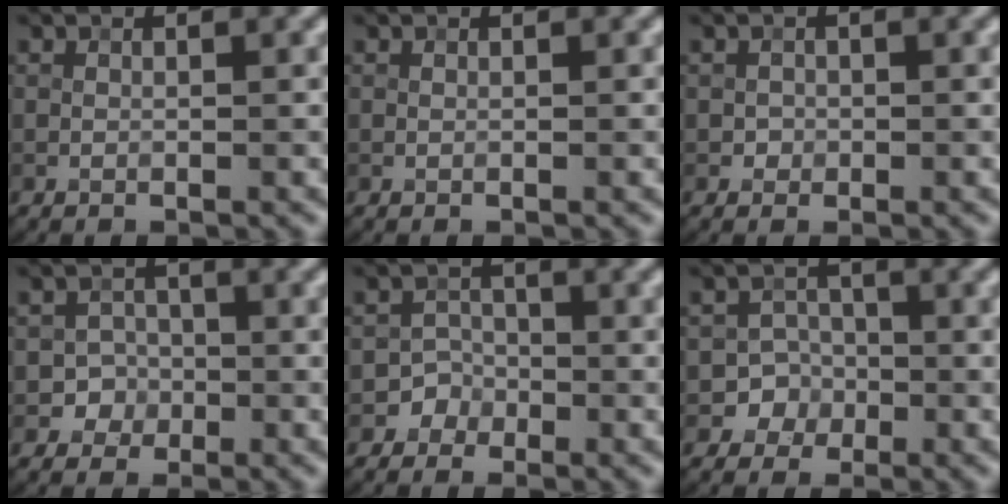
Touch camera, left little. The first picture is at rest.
{"total": 0.0}
{"total": 0.8, "force": [-0.1, 0.8, 0.0], "torque": [0.006, -0.004, 0.000]}
{"total": 2.1, "force": [-0.9, 1.9, 0.1], "torque": [0.017, 0.004, -0.021]}
{"total": 2.0, "force": [-1.1, 1.6, -0.2], "torque": [0.028, 0.013, -0.025]}
{"total": 3.1, "force": [-1.4, 2.8, 0.1], "torque": [0.028, 0.007, -0.035]}